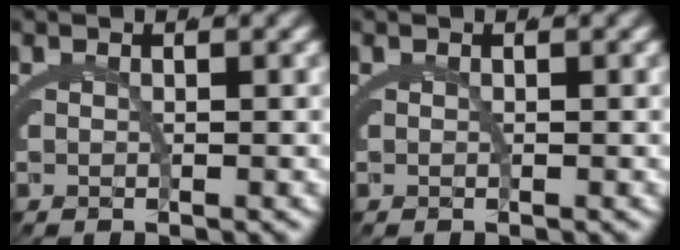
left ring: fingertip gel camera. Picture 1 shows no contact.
{"total": 0.0}